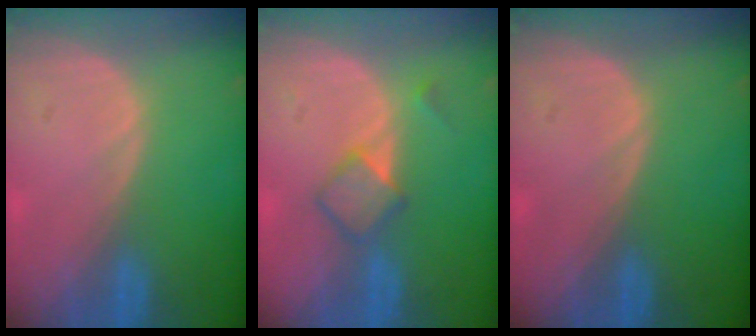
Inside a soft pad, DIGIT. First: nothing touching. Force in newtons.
{"total": 3.9, "press": 3.8, "slide": 0.3}
{"total": 0.0}